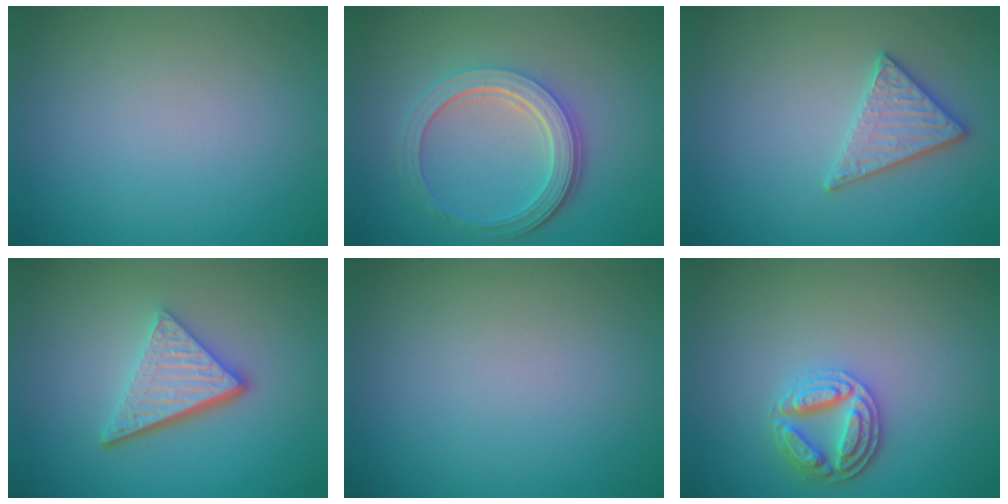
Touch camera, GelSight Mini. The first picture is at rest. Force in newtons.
{"total": 5.2, "press": 3.8, "slide": 3.5}
{"total": 2.8, "press": 2.7, "slide": 0.7}
{"total": 4.9, "press": 3.4, "slide": 3.6}
{"total": 0.0}
{"total": 3.7, "press": 3.3, "slide": 1.7}